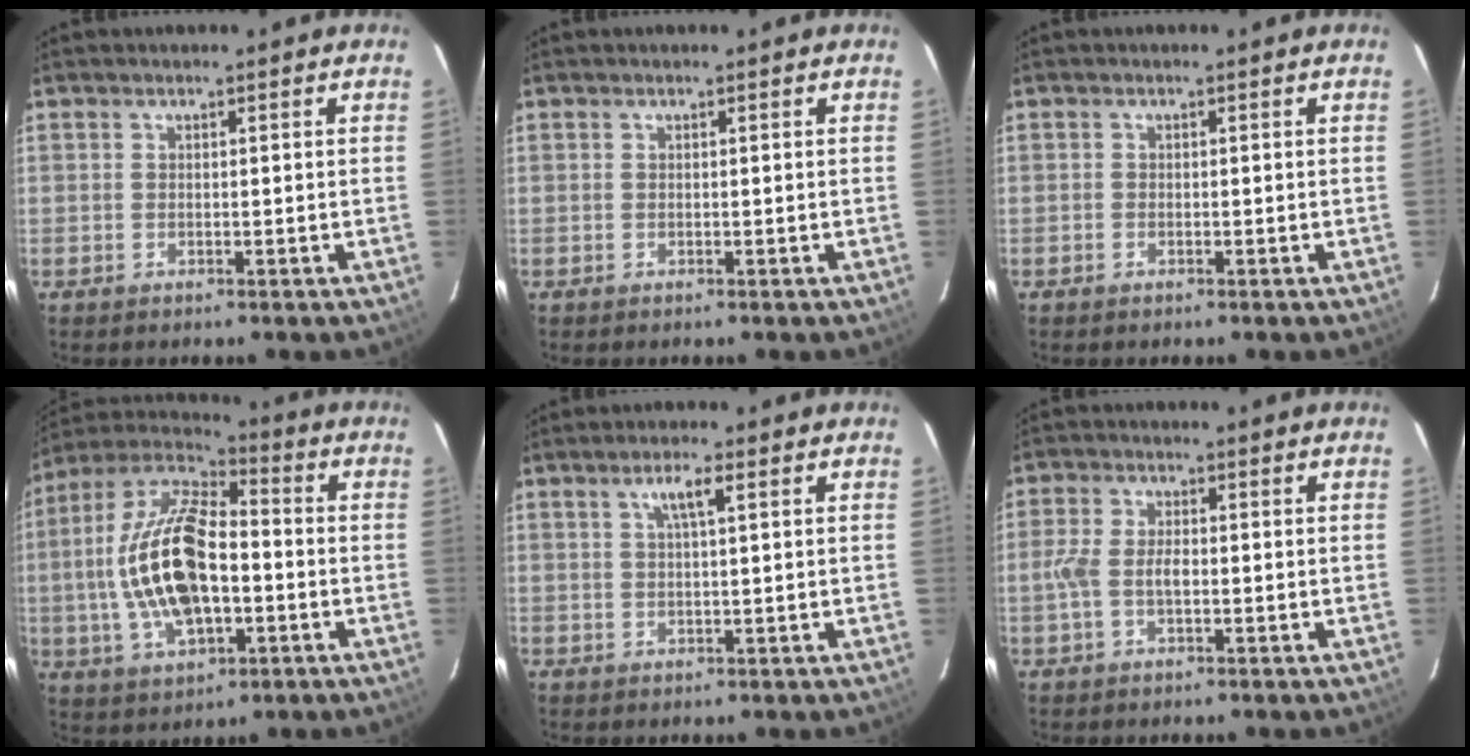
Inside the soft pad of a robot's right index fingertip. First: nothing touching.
{"total": 0.0}
{"total": 0.6, "force": [-0.5, 0.4, 0.1], "torque": [-0.002, 0.001, -0.010]}
{"total": 19.2, "force": [-2.2, 9.2, 16.7], "torque": [-0.343, 0.007, -0.039]}
{"total": 3.1, "force": [1.3, 0.2, 2.9], "torque": [-0.054, 0.005, 0.024]}
{"total": 4.7, "force": [-1.0, 2.3, 4.0], "torque": [-0.088, 0.004, -0.020]}